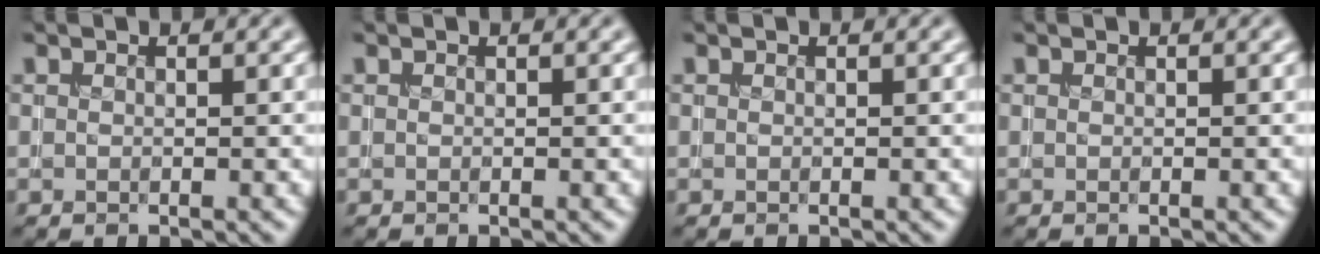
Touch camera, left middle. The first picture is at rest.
{"total": 0.0}
{"total": 0.0}
{"total": 0.0}